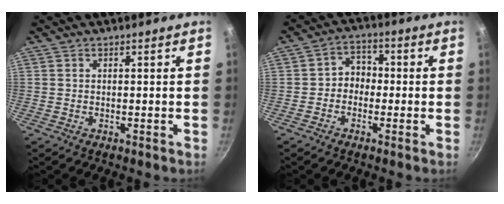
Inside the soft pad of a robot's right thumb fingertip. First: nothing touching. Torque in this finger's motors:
{"motor_torque": [-0.38, -0.04, 0.48, 0.04, 0.08]}